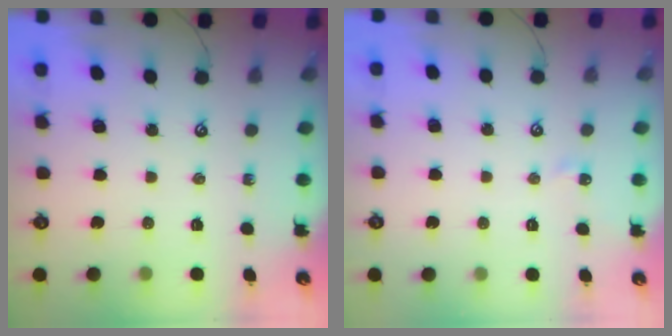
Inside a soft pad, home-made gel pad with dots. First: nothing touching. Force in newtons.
{"total": 4.0, "press": 3.9, "slide": 0.6}